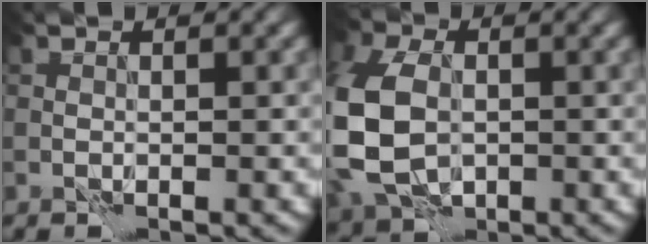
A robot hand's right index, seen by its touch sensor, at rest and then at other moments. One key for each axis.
{"total": 11.0, "fx": -1.1, "fy": 8.1, "fz": 7.4, "tx": -0.203, "ty": -0.027, "tz": -0.019}